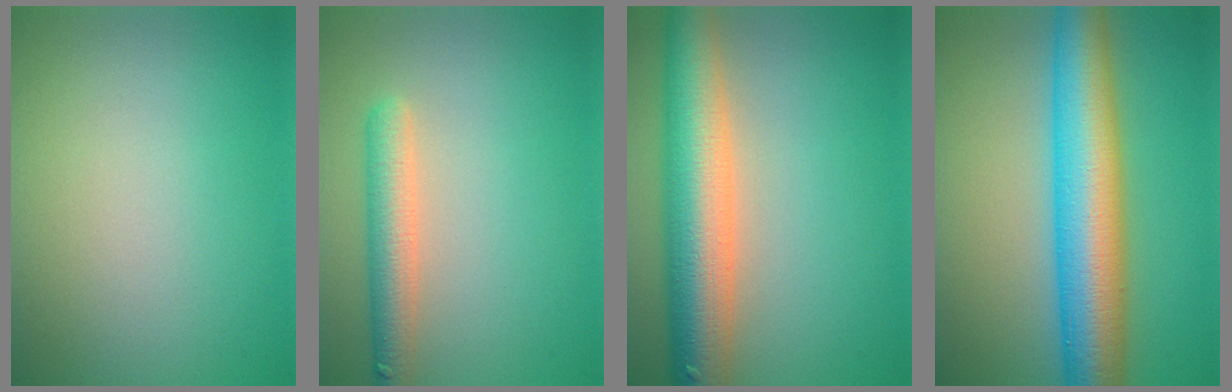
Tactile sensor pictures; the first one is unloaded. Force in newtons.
{"total": 3.9, "press": 3.9, "slide": 0.1}
{"total": 9.6, "press": 9.6, "slide": 0.6}
{"total": 10.3, "press": 10.3, "slide": 0.1}